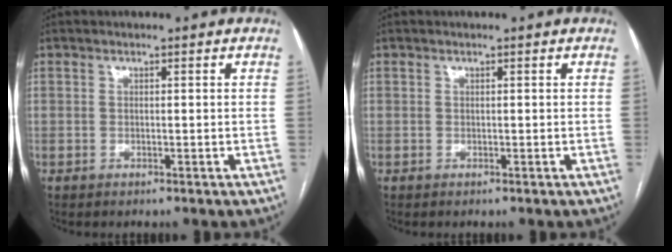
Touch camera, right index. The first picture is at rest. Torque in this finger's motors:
{"motor_torque": [-0.01, -0.04, -0.04, 0.00]}